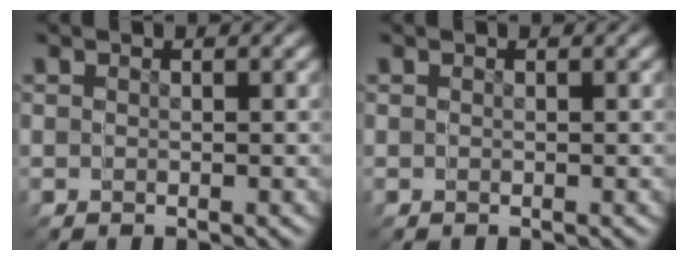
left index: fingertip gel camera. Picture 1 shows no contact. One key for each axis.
{"total": 0.0}